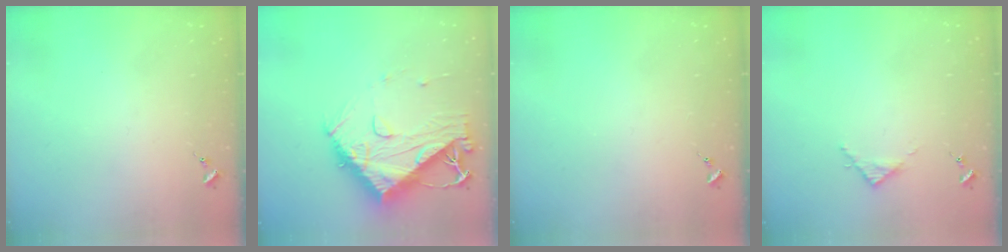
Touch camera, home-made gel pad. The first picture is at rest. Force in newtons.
{"total": 14.2, "press": 14.1, "slide": 1.2}
{"total": 0.0}
{"total": 2.8, "press": 2.8, "slide": 0.4}